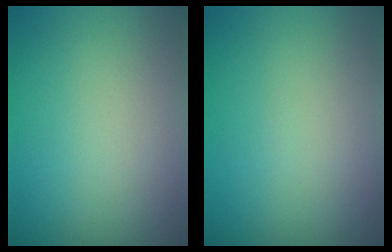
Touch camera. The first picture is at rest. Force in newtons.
{"total": 0.0}